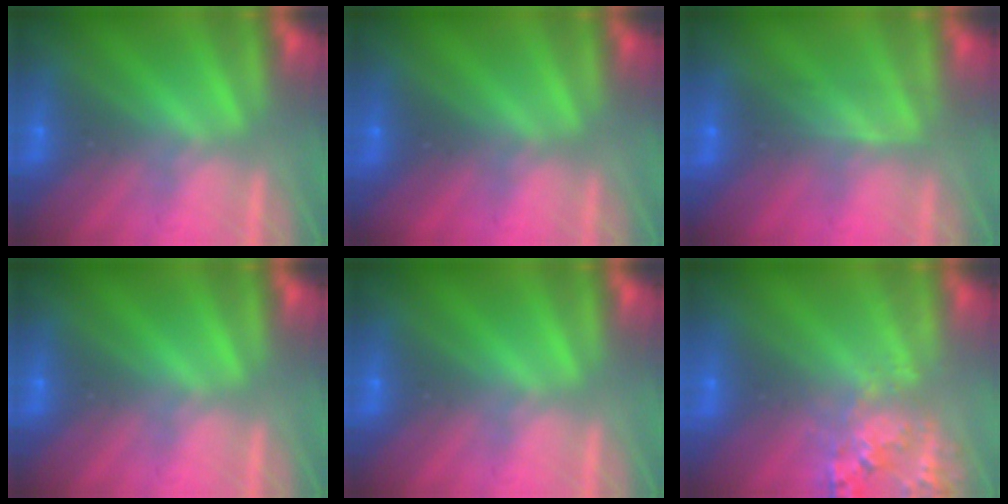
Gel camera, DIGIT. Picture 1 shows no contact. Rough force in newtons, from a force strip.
{"total": 2.2}
{"total": 2.4}
{"total": 0.0}
{"total": 0.0}
{"total": 2.6}